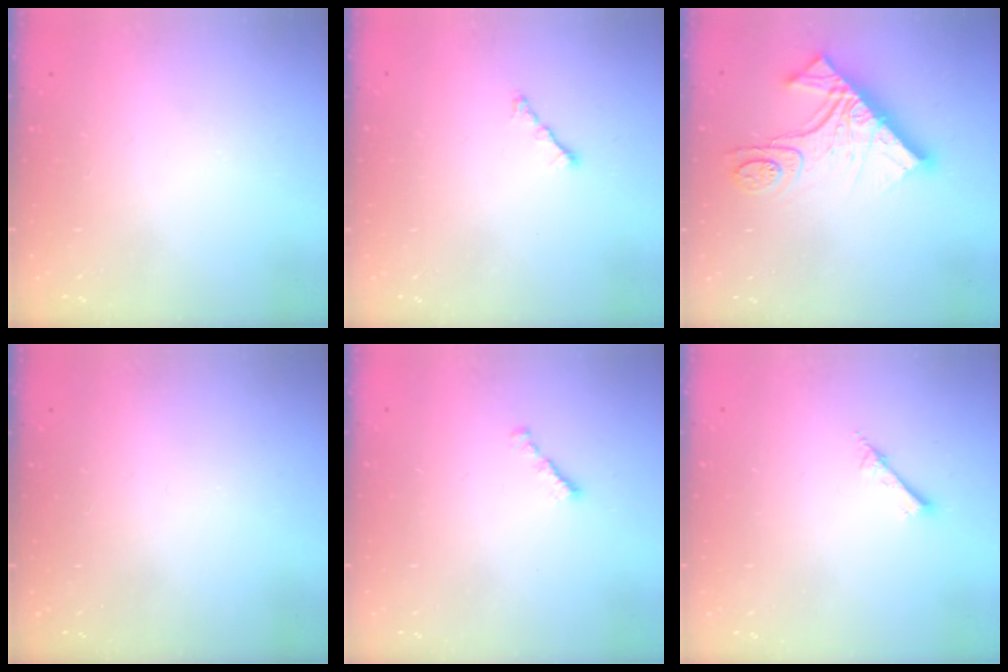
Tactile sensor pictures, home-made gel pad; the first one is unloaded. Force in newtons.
{"total": 2.3, "press": 2.2, "slide": 0.7}
{"total": 16.4, "press": 16.3, "slide": 1.6}
{"total": 0.0}
{"total": 1.0, "press": 0.8, "slide": 0.5}
{"total": 2.2, "press": 2.2, "slide": 0.3}